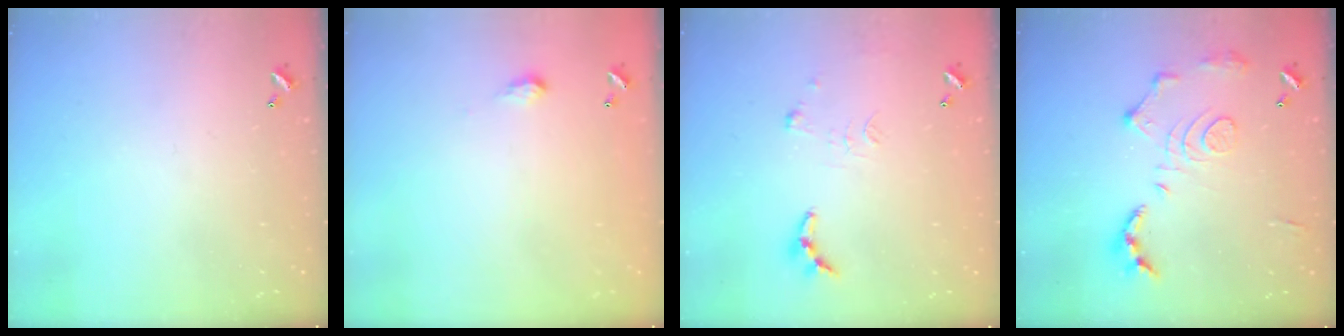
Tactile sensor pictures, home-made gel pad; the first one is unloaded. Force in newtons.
{"total": 2.0, "press": 2.0, "slide": 0.3}
{"total": 6.3, "press": 6.3, "slide": 0.6}
{"total": 14.2, "press": 14.1, "slide": 1.2}